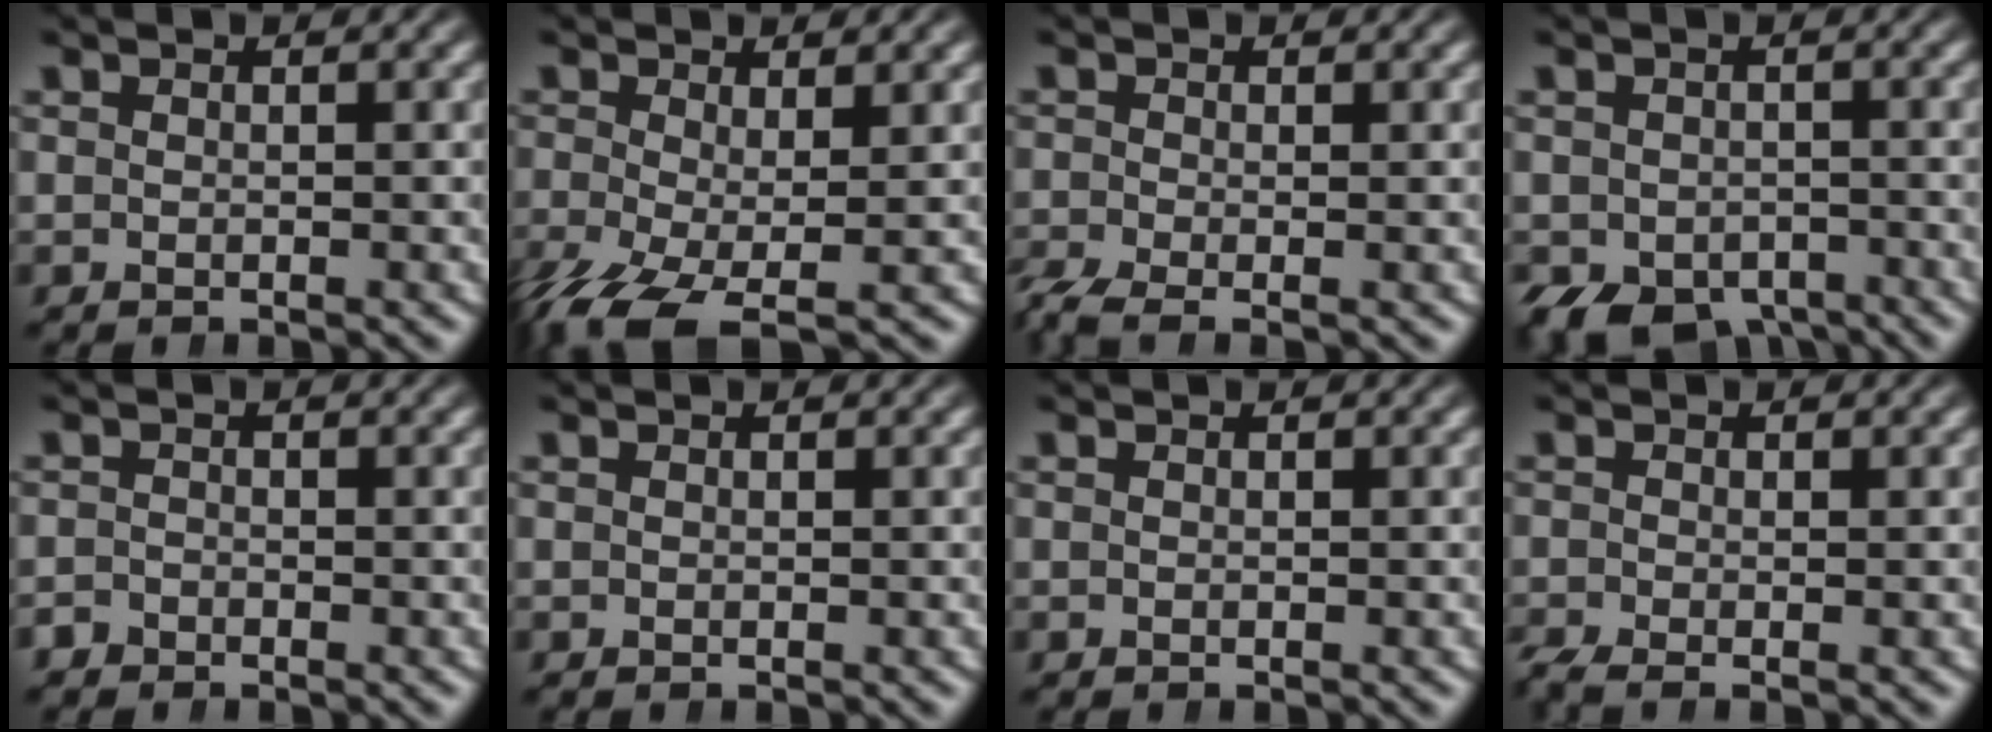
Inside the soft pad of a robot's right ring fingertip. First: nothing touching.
{"total": 5.1, "force": [-3.0, 2.2, 3.5], "torque": [-0.087, -0.039, -0.028]}
{"total": 3.1, "force": [-1.9, 1.8, 1.7], "torque": [-0.040, -0.016, -0.026]}
{"total": 6.4, "force": [-4.9, 3.5, 2.1], "torque": [-0.023, -0.022, -0.072]}
{"total": 1.2, "force": [-1.0, 0.6, -0.3], "torque": [0.006, -0.011, -0.016]}
{"total": 0.0}
{"total": 0.0}
{"total": 2.1, "force": [-1.4, 1.2, 0.9], "torque": [-0.021, -0.007, -0.022]}